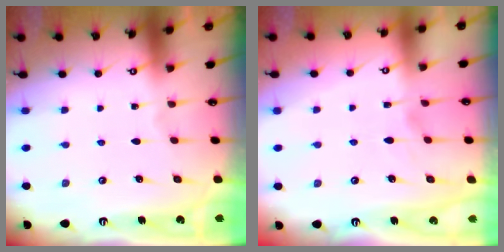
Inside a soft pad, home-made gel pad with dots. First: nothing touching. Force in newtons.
{"total": 0.8, "press": 0.0, "slide": 0.8}